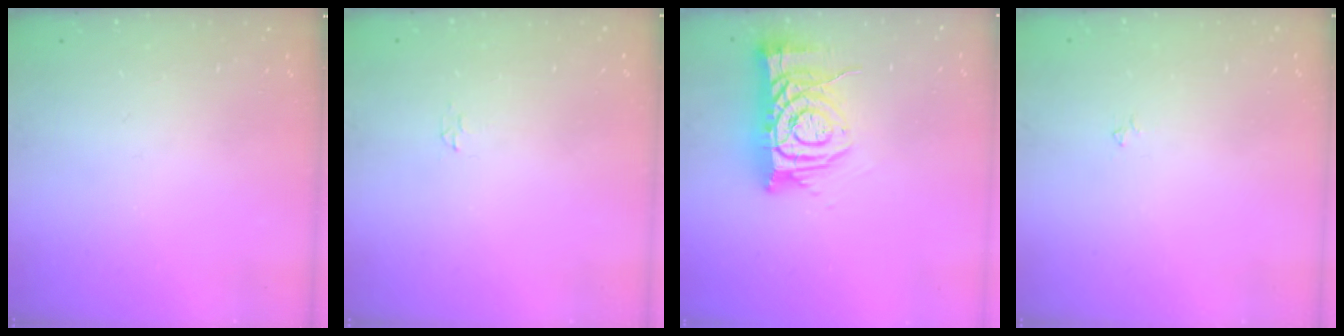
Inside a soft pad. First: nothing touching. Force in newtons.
{"total": 1.9, "press": 1.9, "slide": 0.3}
{"total": 11.9, "press": 11.9, "slide": 1.3}
{"total": 2.4, "press": 2.3, "slide": 0.5}